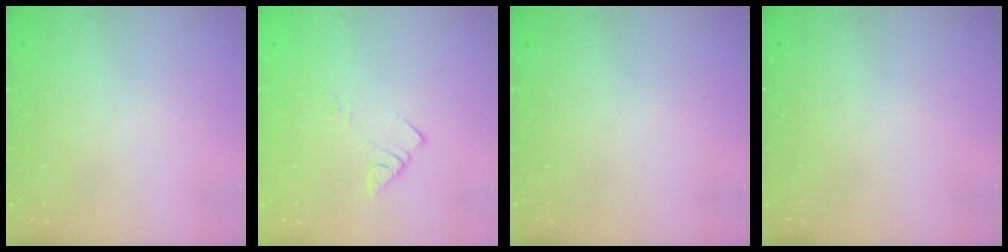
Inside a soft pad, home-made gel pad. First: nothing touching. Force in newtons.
{"total": 3.7, "press": 3.7, "slide": 0.4}
{"total": 0.0}
{"total": 0.0}